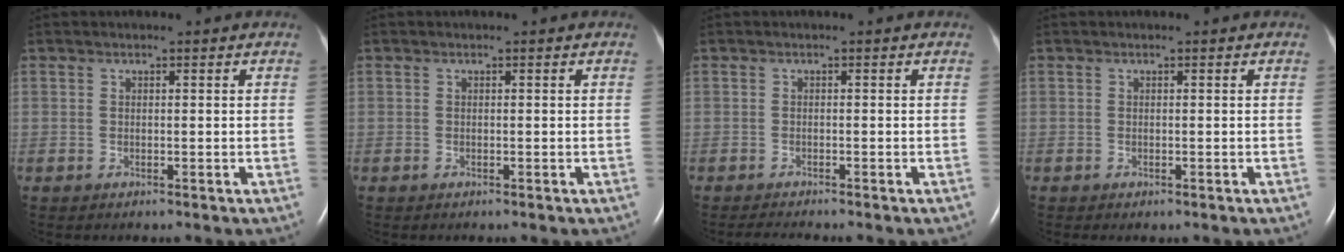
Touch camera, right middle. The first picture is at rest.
{"total": 0.0}
{"total": 1.8, "force": [-1.7, -0.4, 0.5], "torque": [-0.018, -0.009, -0.029]}
{"total": 0.0}